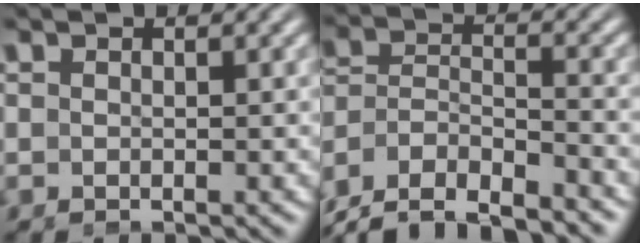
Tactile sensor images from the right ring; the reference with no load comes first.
{"total": 10.6, "force": [-6.4, 7.9, 3.0], "torque": [-0.099, -0.046, -0.113]}